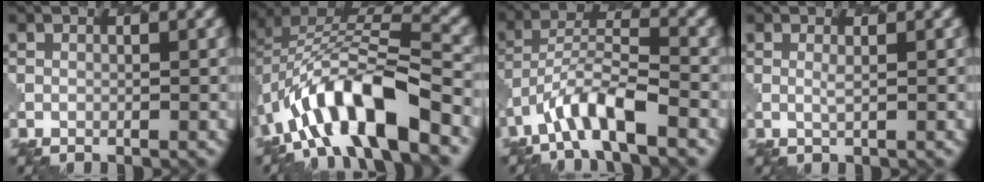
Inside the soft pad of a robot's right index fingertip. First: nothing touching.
{"total": 11.5, "force": [-5.2, 4.1, 9.3], "torque": [-0.159, 0.015, -0.088]}
{"total": 5.7, "force": [-3.4, 1.5, 4.2], "torque": [-0.081, 0.007, -0.063]}
{"total": 0.9, "force": [0.6, 0.2, 0.7], "torque": [-0.012, -0.003, 0.010]}